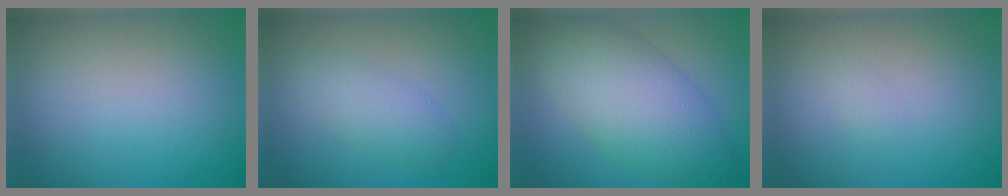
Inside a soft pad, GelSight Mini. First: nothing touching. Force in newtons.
{"total": 2.5, "press": 2.5, "slide": 0.1}
{"total": 8.3, "press": 8.3, "slide": 0.4}
{"total": 0.5, "press": 0.5, "slide": 0.1}